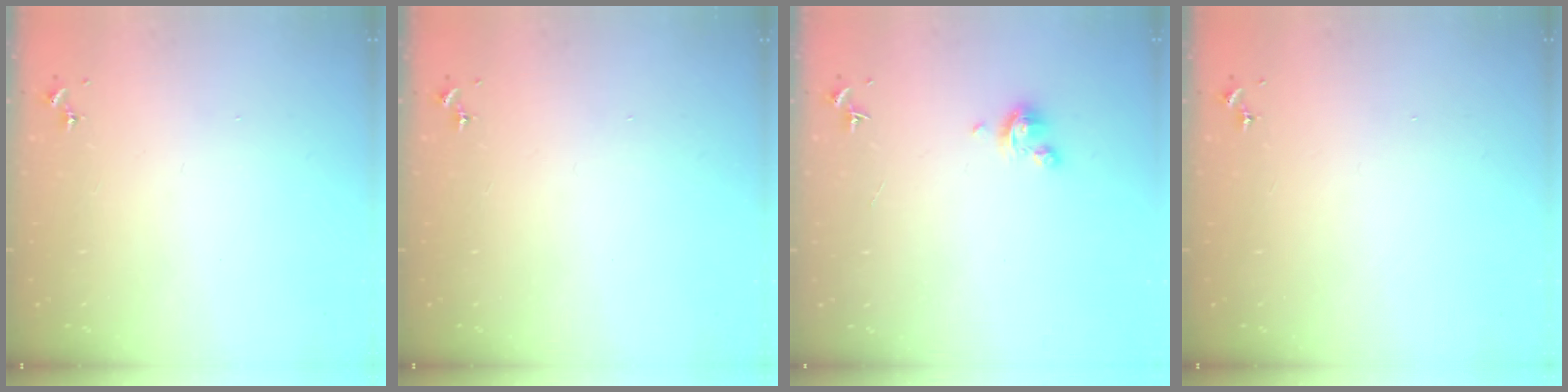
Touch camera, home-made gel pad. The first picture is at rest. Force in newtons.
{"total": 0.0}
{"total": 3.8, "press": 3.7, "slide": 0.3}
{"total": 0.0}